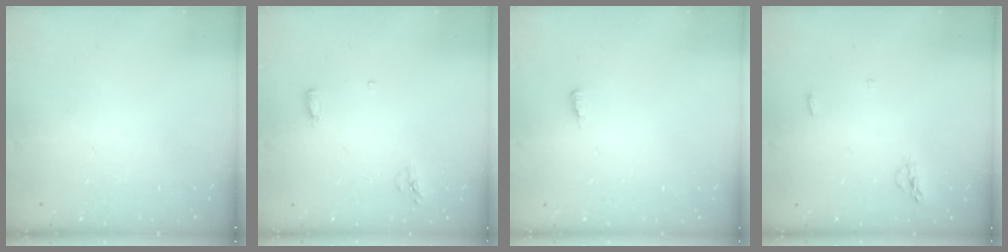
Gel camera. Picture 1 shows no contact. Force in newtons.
{"total": 5.4, "press": 5.3, "slide": 1.1}
{"total": 3.7, "press": 3.7, "slide": 0.5}
{"total": 4.3, "press": 4.1, "slide": 1.0}